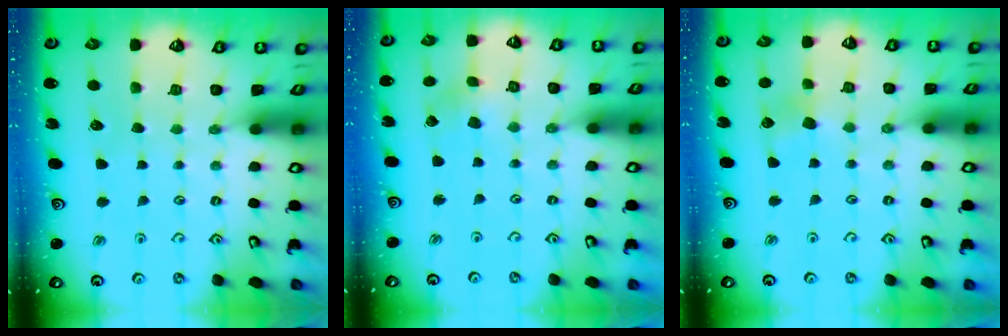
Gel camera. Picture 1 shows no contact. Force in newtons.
{"total": 1.7, "press": 1.7, "slide": 0.2}
{"total": 6.0, "press": 6.0, "slide": 0.5}